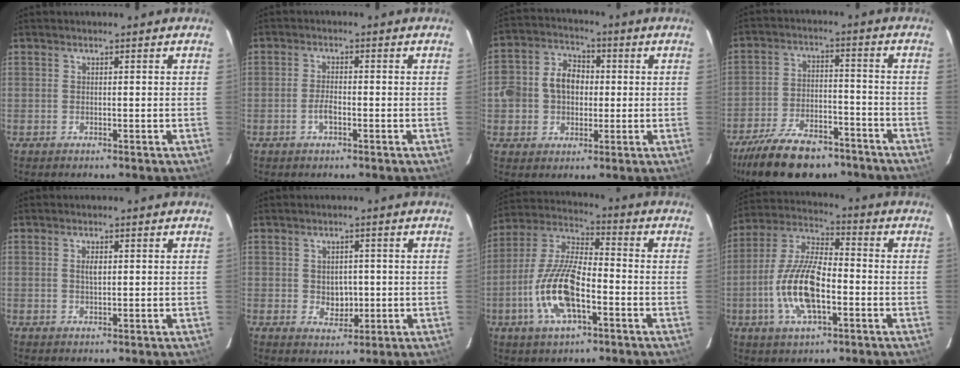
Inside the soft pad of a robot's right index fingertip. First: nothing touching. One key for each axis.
{"total": 2.7, "fx": -1.1, "fy": 1.1, "fz": 2.1, "tx": -0.046, "ty": 0.002, "tz": -0.022}
{"total": 9.7, "fx": -0.2, "fy": 8.0, "fz": 5.4, "tx": -0.118, "ty": 0.031, "tz": -0.003}
{"total": 19.3, "fx": -14.6, "fy": 8.6, "fz": 9.3, "tx": -0.202, "ty": -0.005, "tz": -0.224}
{"total": 1.7, "fx": 0.3, "fy": 0.8, "fz": 1.5, "tx": -0.027, "ty": 0.002, "tz": 0.006}
{"total": 4.1, "fx": -0.2, "fy": 3.5, "fz": 2.2, "tx": -0.035, "ty": -0.001, "tz": 0.004}
{"total": 14.8, "fx": -5.2, "fy": 5.6, "fz": 12.7, "tx": -0.271, "ty": -0.003, "tz": -0.100}
{"total": 14.5, "fx": -4.0, "fy": 5.7, "fz": 12.7, "tx": -0.268, "ty": 0.000, "tz": -0.077}